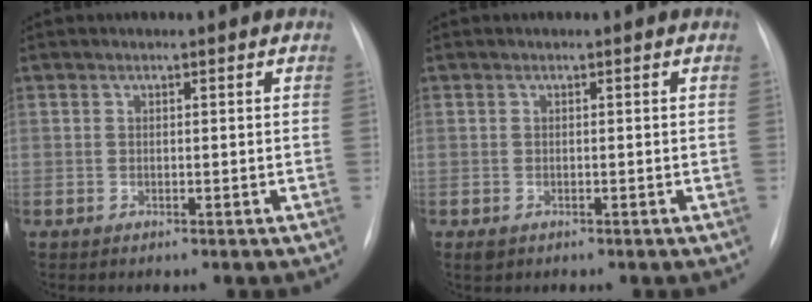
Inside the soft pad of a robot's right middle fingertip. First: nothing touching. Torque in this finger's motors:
{"motor_torque": [0.27, -0.29, 0.00, 0.00]}